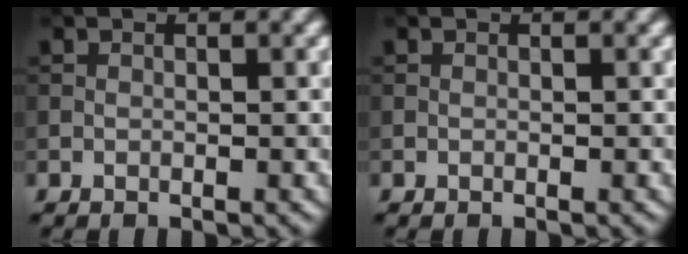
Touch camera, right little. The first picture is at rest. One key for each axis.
{"total": 0.0}